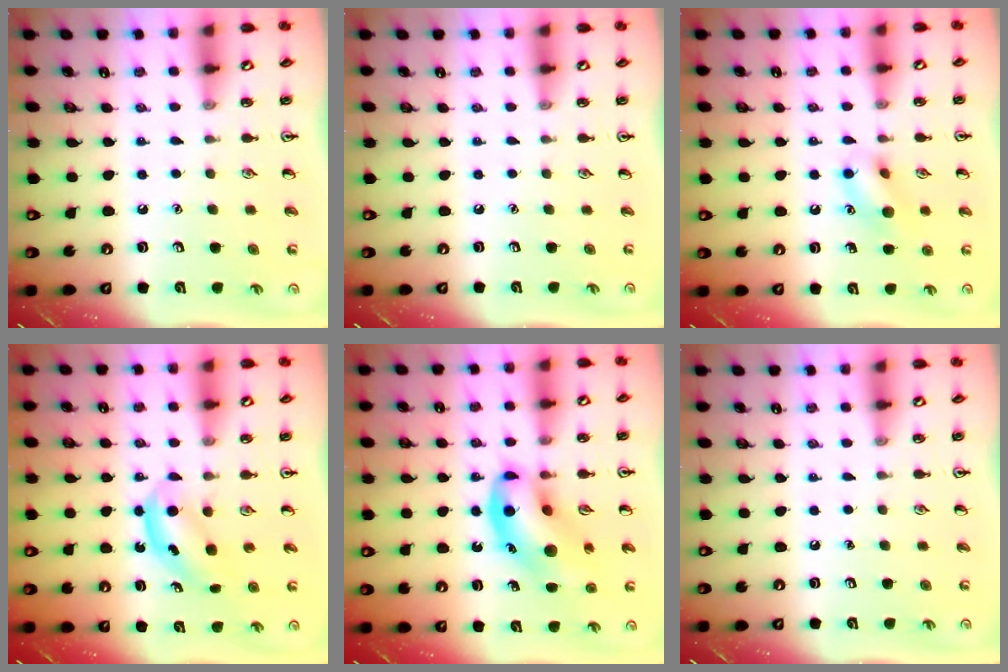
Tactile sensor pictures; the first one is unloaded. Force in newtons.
{"total": 0.0}
{"total": 10.9, "press": 10.8, "slide": 1.0}
{"total": 5.2, "press": 5.2, "slide": 0.6}
{"total": 14.1, "press": 13.5, "slide": 4.0}
{"total": 0.0}